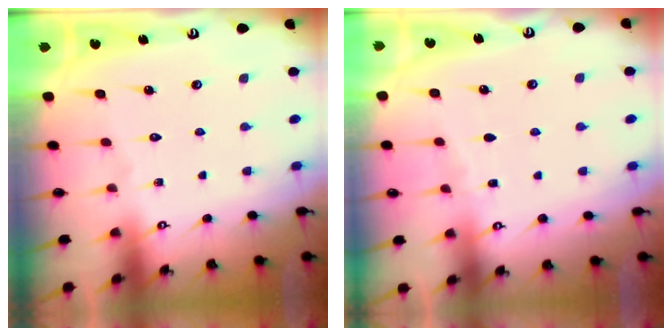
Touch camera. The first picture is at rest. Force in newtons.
{"total": 2.3, "press": 2.3, "slide": 0.3}